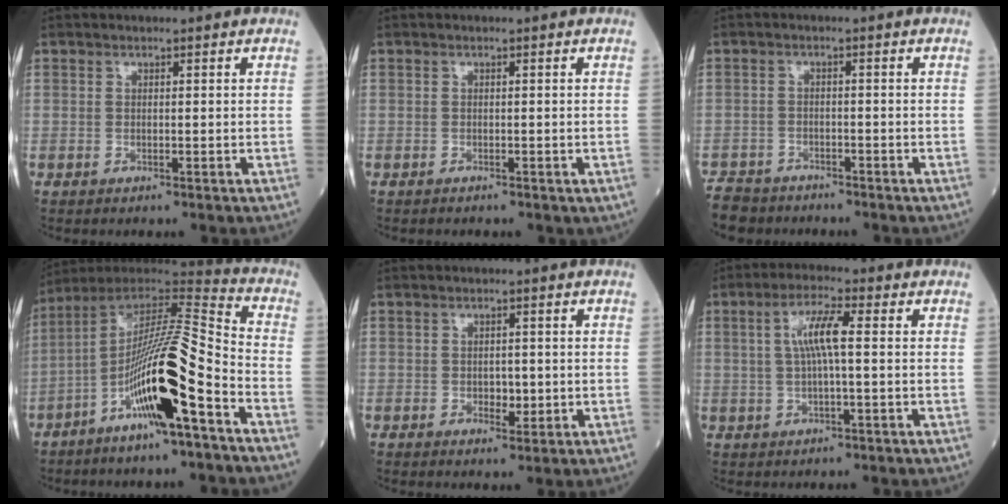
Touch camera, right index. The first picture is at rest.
{"total": 0.7, "force": [-0.6, 0.4, 0.2], "torque": [-0.007, 0.001, -0.007]}
{"total": 6.5, "force": [-5.8, 2.9, 0.7], "torque": [-0.017, -0.009, -0.101]}
{"total": 17.3, "force": [-7.2, 0.9, 15.7], "torque": [-0.289, -0.005, -0.129]}
{"total": 2.4, "force": [-0.3, 1.4, 2.0], "torque": [-0.028, -0.001, -0.001]}
{"total": 5.8, "force": [0.8, 0.5, 5.7], "torque": [-0.114, 0.012, 0.014]}